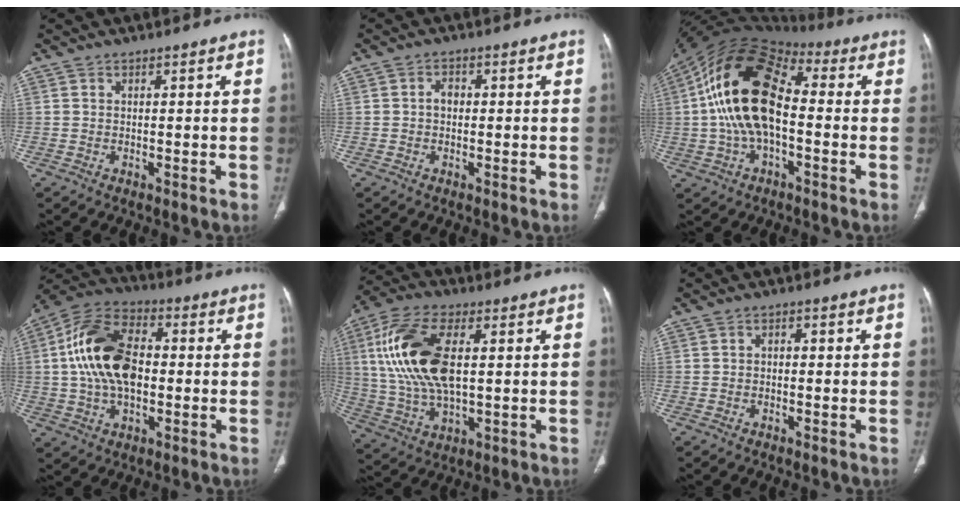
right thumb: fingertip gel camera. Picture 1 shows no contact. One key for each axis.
{"total": 2.0, "fx": -0.1, "fy": 1.5, "fz": 1.3, "tx": -0.014, "ty": 0.008, "tz": -0.005}
{"total": 19.0, "fx": -0.1, "fy": 10.5, "fz": 15.9, "tx": -0.303, "ty": 0.040, "tz": -0.010}
{"total": 17.3, "fx": 0.7, "fy": 10.5, "fz": 13.7, "tx": -0.250, "ty": 0.027, "tz": 0.006}
{"total": 18.1, "fx": 3.2, "fy": 8.9, "fz": 15.5, "tx": -0.322, "ty": 0.002, "tz": 0.063}
{"total": 1.1, "fx": -0.1, "fy": 0.8, "fz": 0.8, "tx": -0.007, "ty": 0.005, "tz": -0.006}